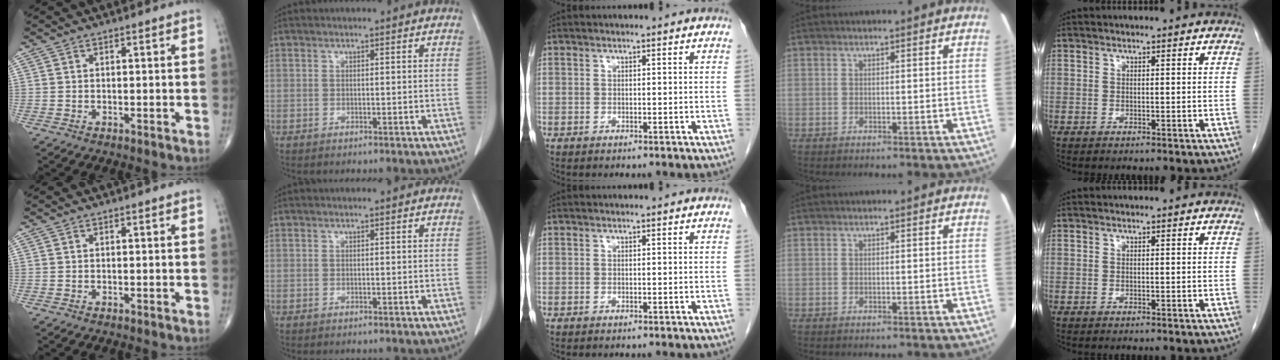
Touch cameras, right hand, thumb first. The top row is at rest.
{}